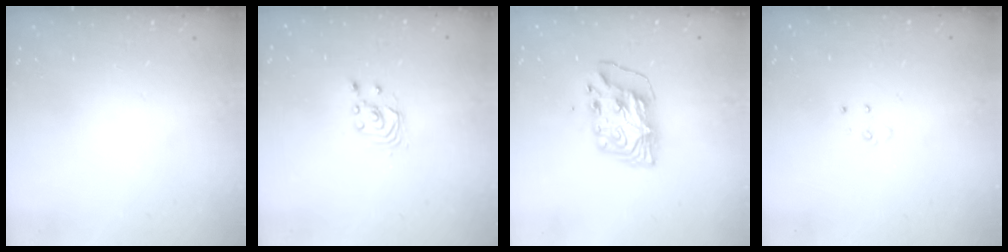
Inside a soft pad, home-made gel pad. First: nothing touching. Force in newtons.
{"total": 2.5, "press": 2.5, "slide": 0.2}
{"total": 8.6, "press": 8.5, "slide": 1.1}
{"total": 3.2, "press": 3.2, "slide": 0.4}